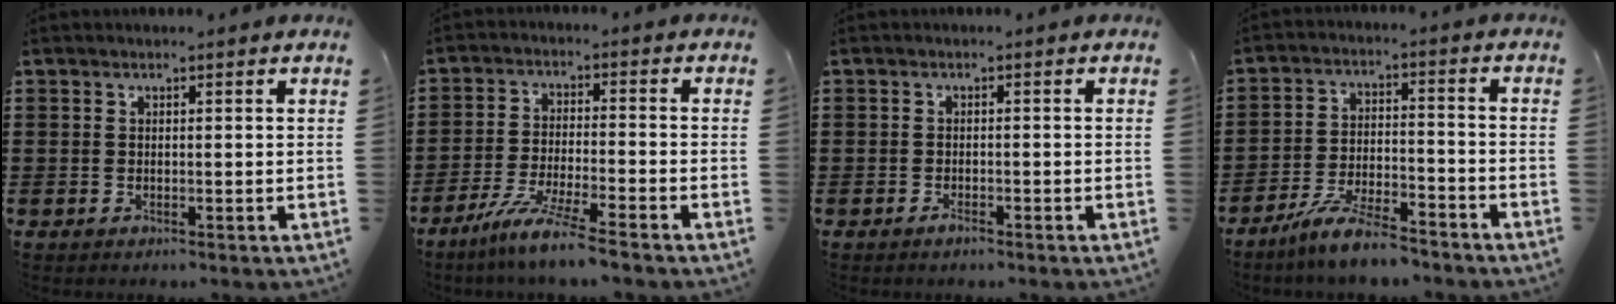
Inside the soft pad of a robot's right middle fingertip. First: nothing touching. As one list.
[{"total": 7.0, "force": [-5.9, -0.6, 3.7], "torque": [-0.075, -0.016, -0.112]}, {"total": 1.1, "force": [-0.9, 0.3, 0.5], "torque": [-0.012, -0.003, -0.016]}, {"total": 7.3, "force": [-6.5, 0.7, 3.4], "torque": [-0.069, 0.003, -0.124]}]